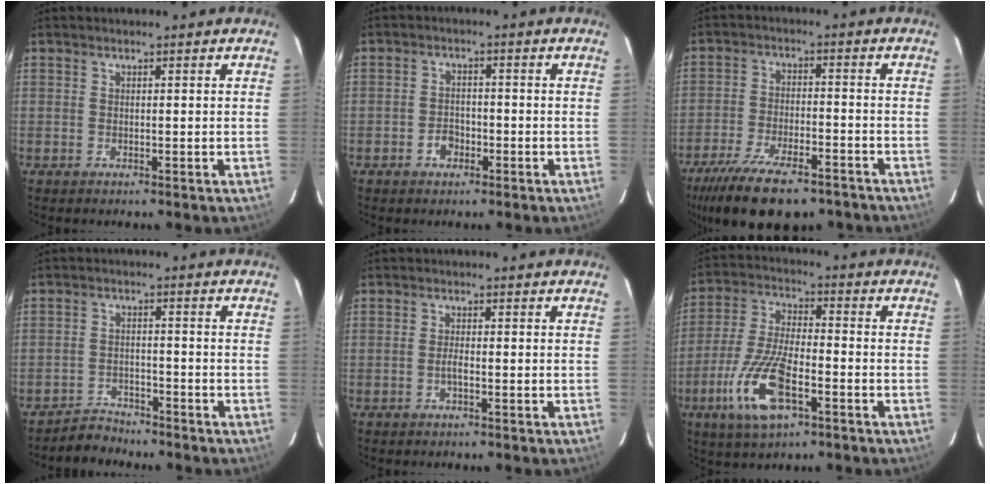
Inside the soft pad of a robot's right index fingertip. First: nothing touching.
{"total": 3.2, "force": [-1.8, 2.3, 1.4], "torque": [-0.028, 0.008, -0.028]}
{"total": 18.4, "force": [-13.8, 6.5, 10.5], "torque": [-0.216, -0.038, -0.215]}
{"total": 4.2, "force": [-4.0, 1.4, -0.2], "torque": [-0.008, 0.011, -0.069]}
{"total": 1.3, "force": [-0.6, 0.2, 1.1], "torque": [-0.024, 0.002, -0.012]}
{"total": 14.1, "force": [-6.3, 5.0, 11.5], "torque": [-0.250, -0.012, -0.121]}